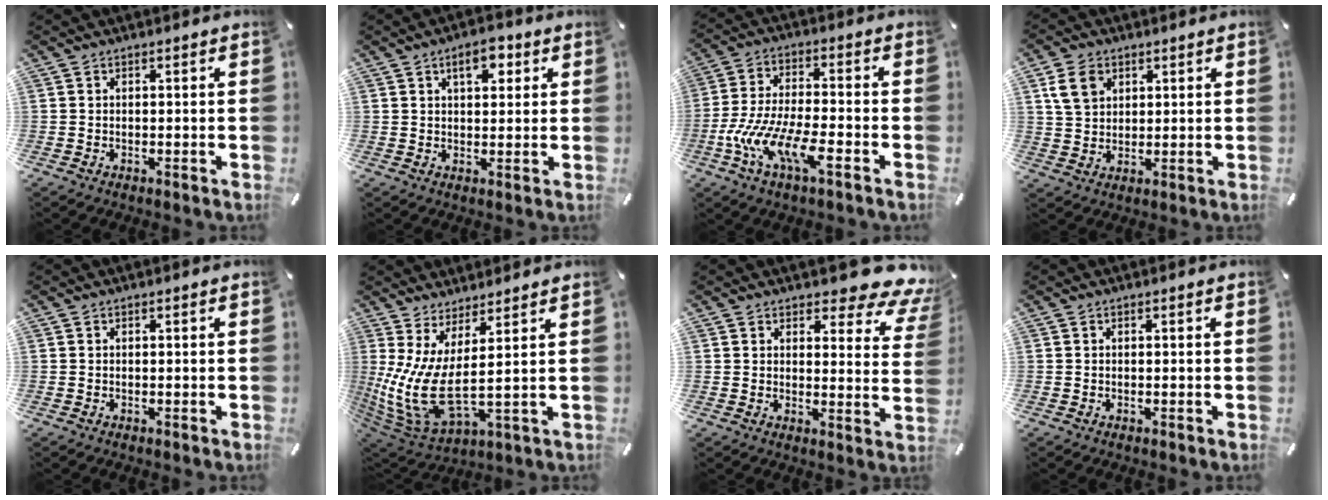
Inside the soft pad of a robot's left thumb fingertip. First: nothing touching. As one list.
[{"total": 6.1, "force": [2.8, 3.1, 4.5], "torque": [-0.055, -0.006, 0.040]}, {"total": 13.2, "force": [-6.4, 4.2, 10.7], "torque": [-0.224, 0.004, -0.115]}, {"total": 6.5, "force": [2.8, 5.1, 2.9], "torque": [-0.055, 0.005, 0.052]}, {"total": 0.0}, {"total": 12.0, "force": [1.2, 3.5, 11.4], "torque": [-0.261, -0.043, 0.021]}, {"total": 9.3, "force": [7.4, 3.6, 4.4], "torque": [-0.048, -0.065, 0.126]}, {"total": 0.0}]